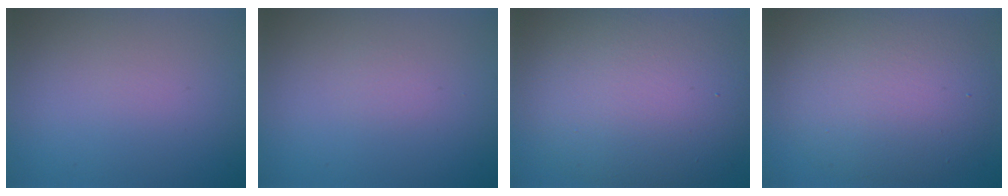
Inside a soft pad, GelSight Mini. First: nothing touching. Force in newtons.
{"total": 0.5, "press": 0.5, "slide": 0.1}
{"total": 12.0, "press": 12.0, "slide": 0.5}
{"total": 8.6, "press": 8.5, "slide": 0.9}